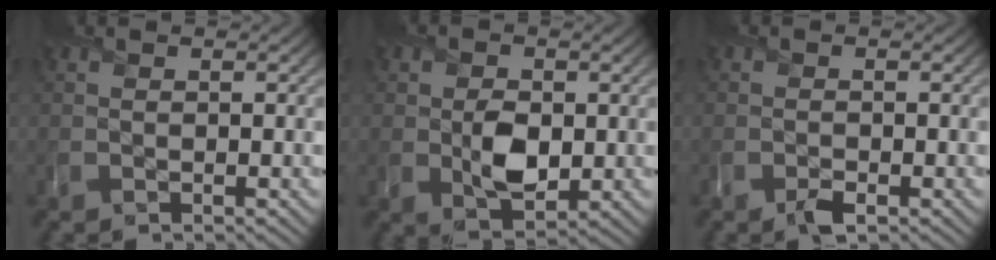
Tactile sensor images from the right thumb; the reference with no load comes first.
{"total": 5.2, "force": [-0.3, 3.6, 3.7], "torque": [-0.070, -0.013, -0.005]}
{"total": 1.6, "force": [-1.0, 0.9, 1.0], "torque": [-0.019, -0.007, -0.020]}